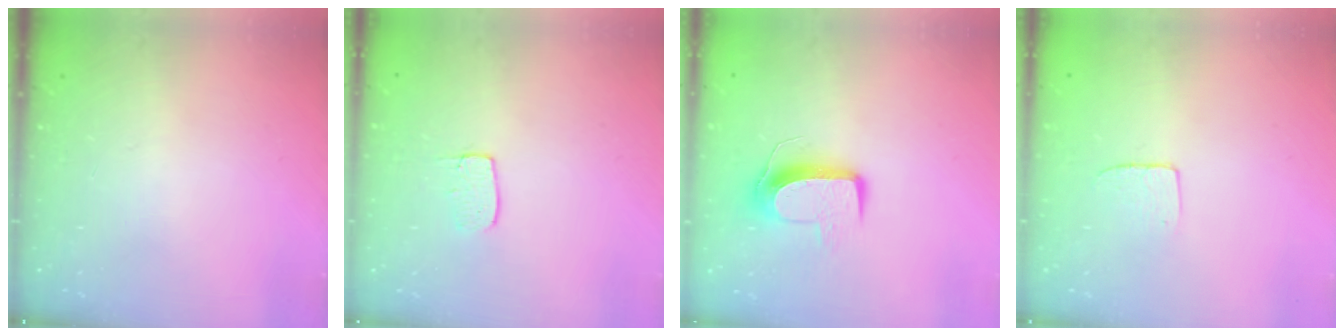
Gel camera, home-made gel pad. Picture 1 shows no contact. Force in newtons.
{"total": 6.0, "press": 6.0, "slide": 0.3}
{"total": 9.6, "press": 9.6, "slide": 0.2}
{"total": 4.3, "press": 4.3, "slide": 0.3}